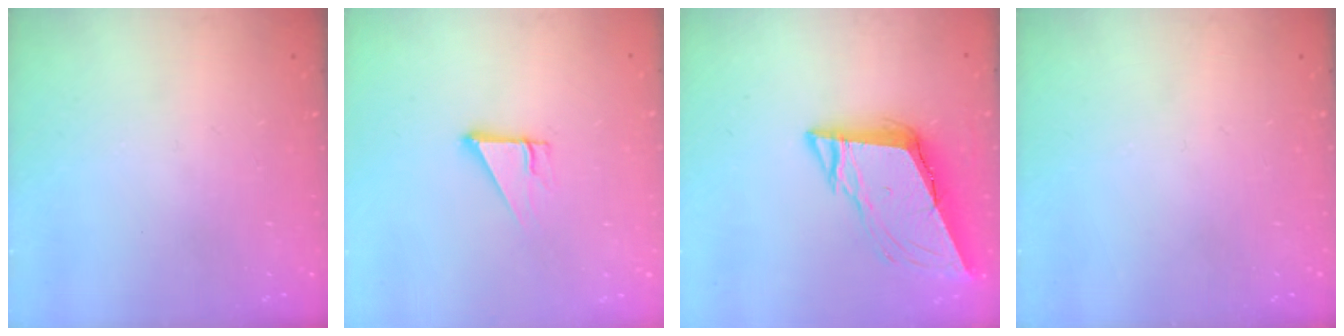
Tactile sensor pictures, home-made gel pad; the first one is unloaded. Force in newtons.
{"total": 4.2, "press": 4.2, "slide": 0.3}
{"total": 10.3, "press": 9.9, "slide": 2.9}
{"total": 0.0}